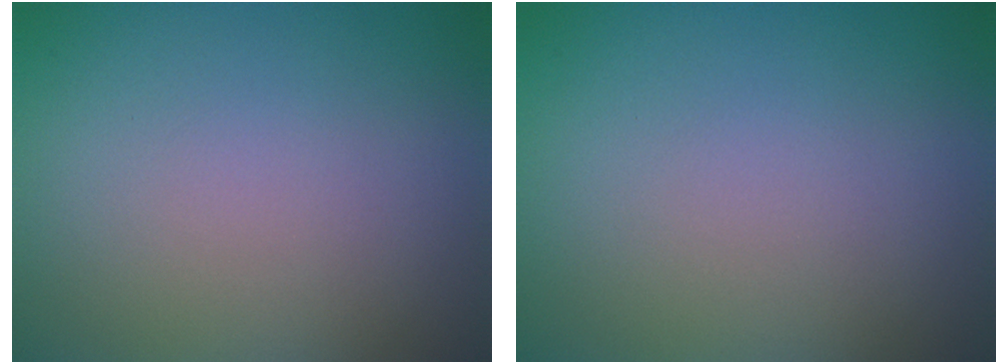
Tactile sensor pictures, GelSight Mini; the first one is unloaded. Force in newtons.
{"total": 0.0}